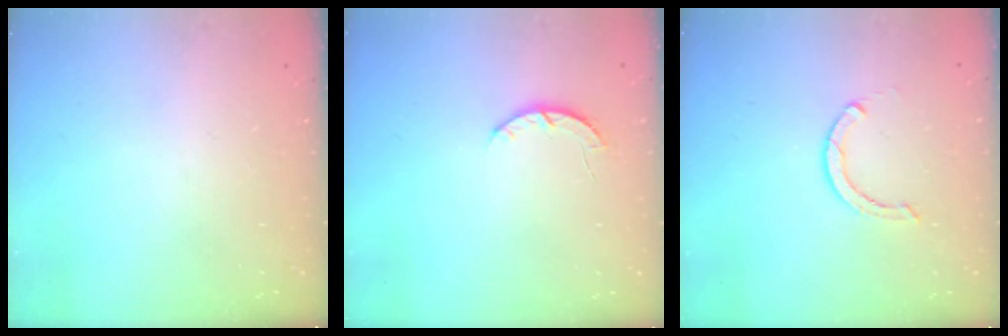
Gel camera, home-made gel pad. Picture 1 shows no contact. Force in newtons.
{"total": 3.9, "press": 3.9, "slide": 0.4}
{"total": 2.6, "press": 2.6, "slide": 0.1}